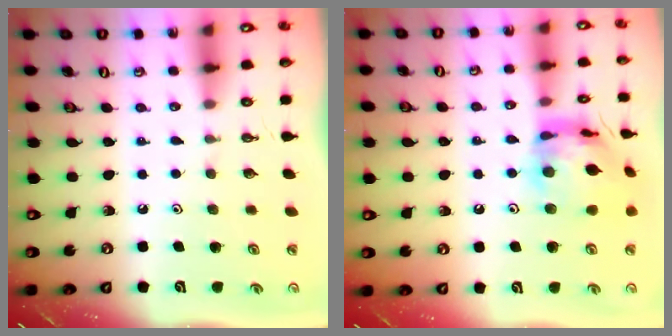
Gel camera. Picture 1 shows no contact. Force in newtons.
{"total": 15.6, "press": 15.5, "slide": 1.8}